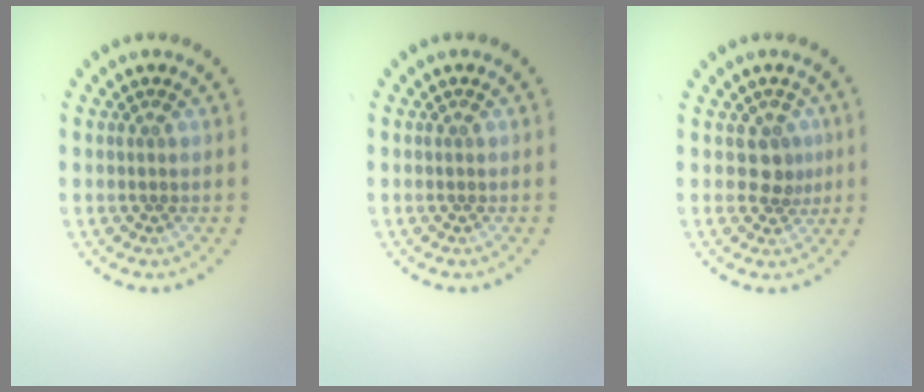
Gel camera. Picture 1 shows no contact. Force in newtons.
{"total": 0.0}
{"total": 2.0, "press": 1.5, "slide": 1.3}